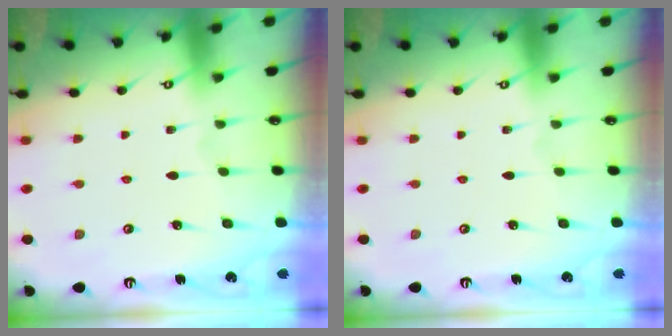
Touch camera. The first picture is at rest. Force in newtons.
{"total": 0.0}